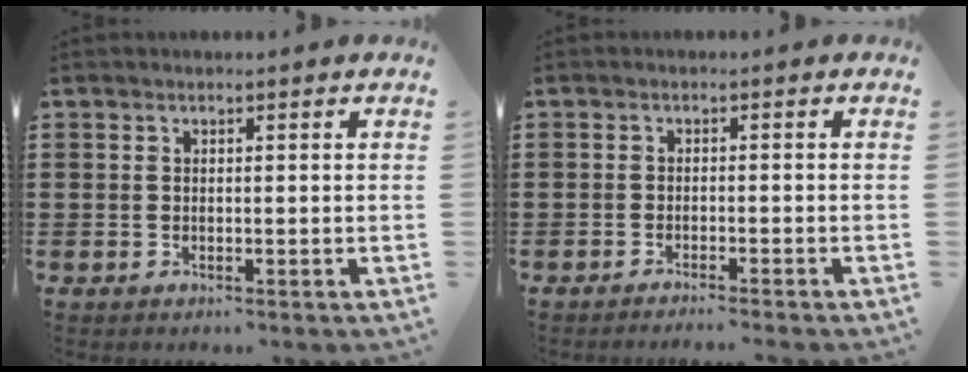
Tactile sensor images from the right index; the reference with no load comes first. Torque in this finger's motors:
{"motor_torque": [0.16, 0.15, 0.09, 0.00]}